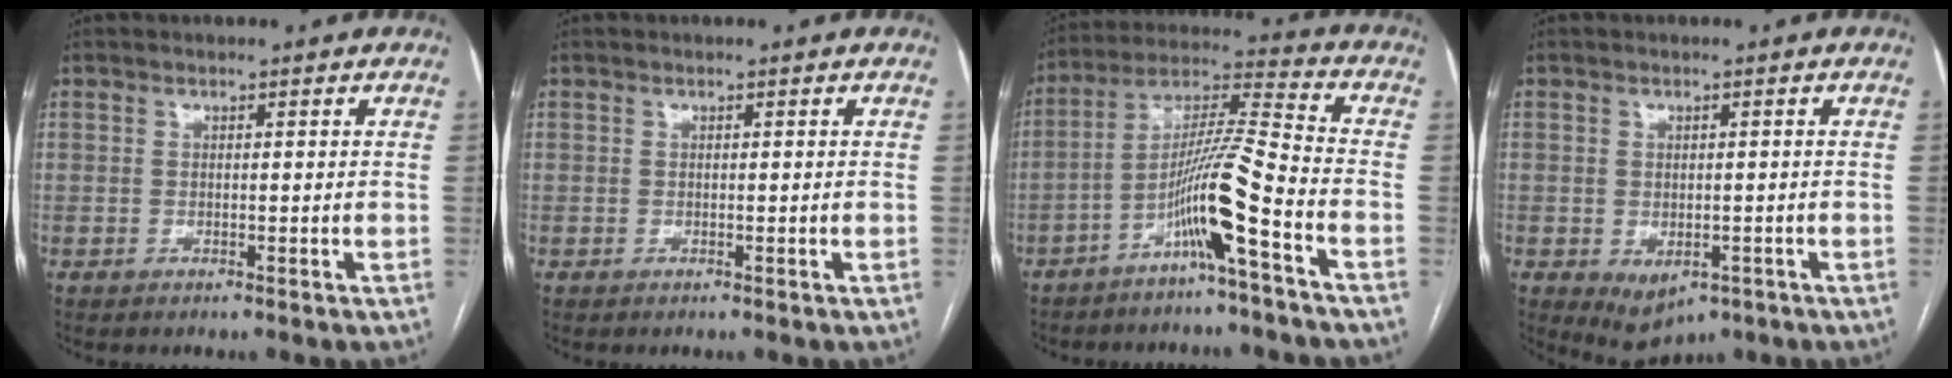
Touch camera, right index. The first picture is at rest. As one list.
[{"total": 0.0}, {"total": 11.1, "force": [-5.4, -1.2, 9.6], "torque": [-0.185, 0.007, -0.105]}, {"total": 5.4, "force": [-2.5, 3.5, 3.3], "torque": [-0.048, -0.006, -0.023]}]